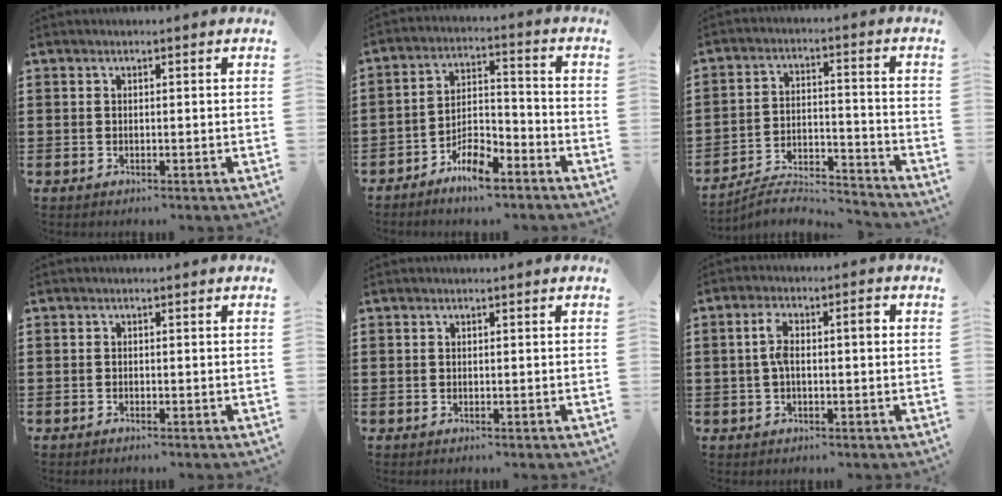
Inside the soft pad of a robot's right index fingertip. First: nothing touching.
{"total": 7.1, "force": [-5.4, 2.4, 4.0], "torque": [-0.069, 0.017, -0.100]}
{"total": 5.6, "force": [-5.4, 0.3, 1.4], "torque": [-0.029, -0.001, -0.107]}
{"total": 0.6, "force": [-0.5, 0.0, 0.2], "torque": [-0.004, -0.001, -0.011]}
{"total": 0.0}
{"total": 4.9, "force": [0.2, 1.7, 4.6], "torque": [-0.087, 0.011, 0.000]}